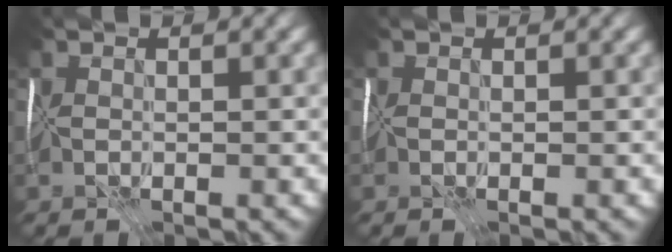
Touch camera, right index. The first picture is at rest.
{"total": 0.5, "force": [-0.2, 0.0, 0.5], "torque": [-0.002, 0.002, -0.003]}